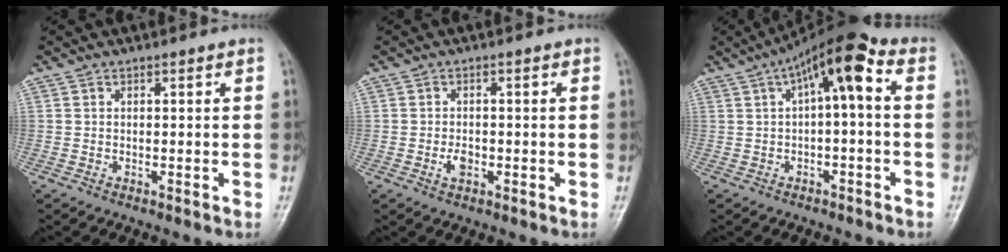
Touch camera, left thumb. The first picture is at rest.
{"total": 2.5, "force": [-0.8, 1.5, 1.8], "torque": [-0.029, 0.002, -0.015]}
{"total": 9.5, "force": [1.7, 3.1, 8.8], "torque": [-0.140, 0.047, 0.017]}